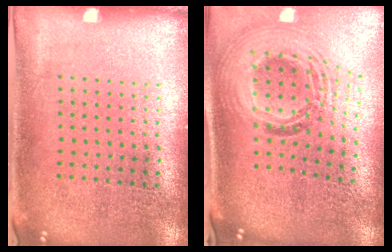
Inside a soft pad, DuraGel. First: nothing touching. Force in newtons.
{"total": 1.9, "press": 1.5, "slide": 1.1}